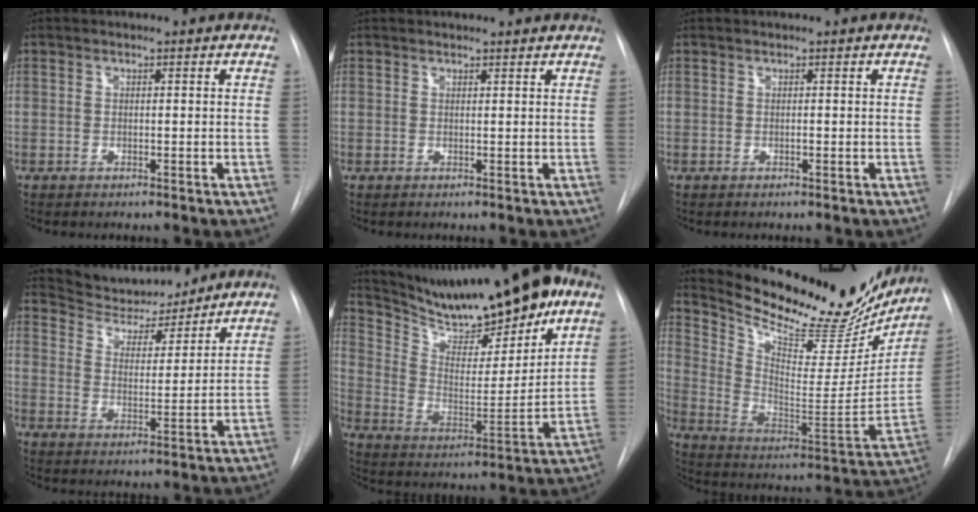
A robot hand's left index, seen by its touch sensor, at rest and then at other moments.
{"total": 4.1, "force": [3.9, 0.5, 0.8], "torque": [-0.013, 0.022, 0.043]}
{"total": 0.0}
{"total": 10.8, "force": [10.2, 2.7, 2.3], "torque": [-0.037, -0.001, 0.171]}
{"total": 22.5, "force": [17.6, 3.5, 13.5], "torque": [-0.230, -0.003, 0.286]}
{"total": 28.4, "force": [24.6, 7.8, 11.8], "torque": [-0.197, -0.058, 0.346]}